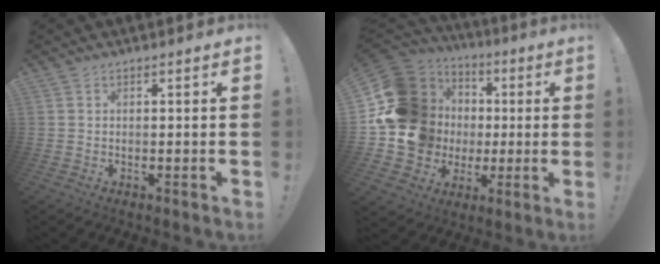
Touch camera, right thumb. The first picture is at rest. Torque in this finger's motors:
{"motor_torque": [2.36, 2.64, 0.92, -0.74, 0.10]}